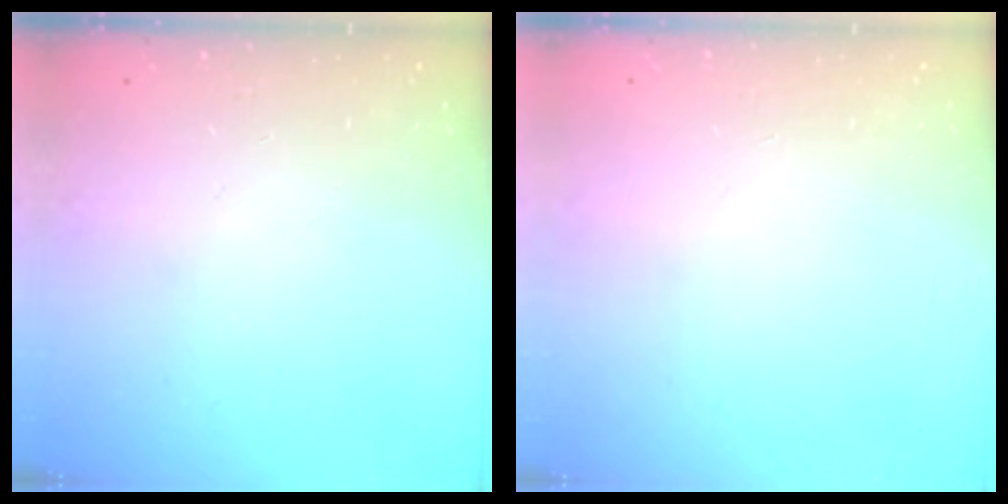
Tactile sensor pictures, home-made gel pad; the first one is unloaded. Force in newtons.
{"total": 0.0}